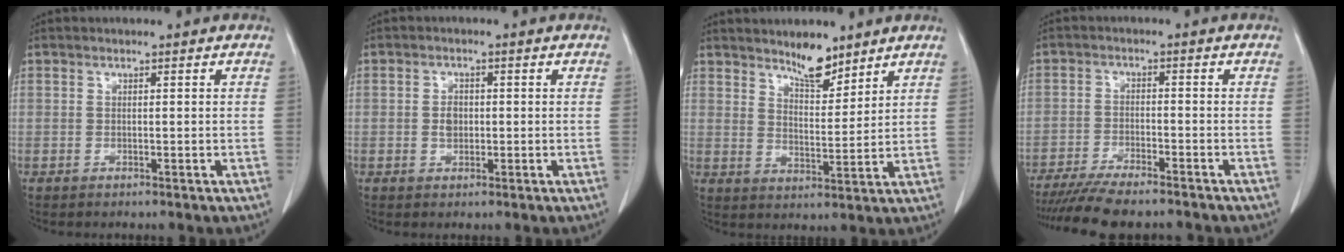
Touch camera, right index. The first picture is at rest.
{"total": 2.1, "force": [-0.3, 1.5, 1.4], "torque": [-0.024, 0.005, 0.000]}
{"total": 5.7, "force": [4.8, 1.5, 2.6], "torque": [-0.047, -0.007, 0.085]}
{"total": 12.0, "force": [-10.6, 1.6, 5.4], "torque": [-0.075, -0.012, -0.158]}